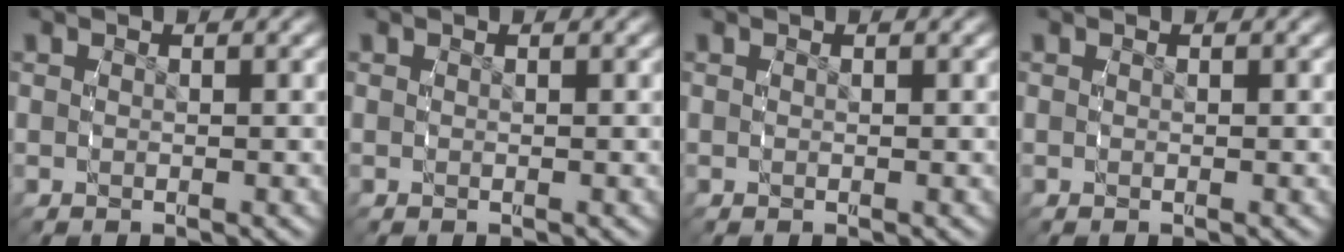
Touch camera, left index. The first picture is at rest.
{"total": 0.0}
{"total": 0.0}
{"total": 0.0}